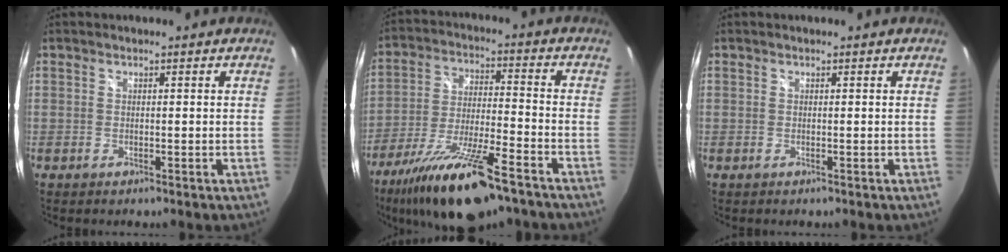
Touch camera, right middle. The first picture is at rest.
{"total": 18.9, "force": [-13.6, 4.1, 12.4], "torque": [-0.241, -0.035, -0.236]}
{"total": 0.0}